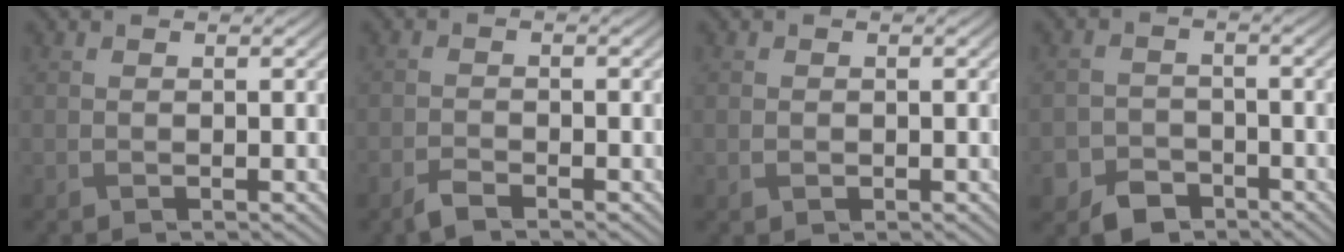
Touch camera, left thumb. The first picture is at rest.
{"total": 2.0, "force": [-1.7, 0.5, 1.0], "torque": [-0.026, -0.001, -0.038]}
{"total": 0.8, "force": [-0.2, 0.7, 0.3], "torque": [-0.007, -0.005, -0.004]}
{"total": 4.8, "force": [-3.4, 3.0, 1.6], "torque": [-0.033, -0.008, -0.062]}